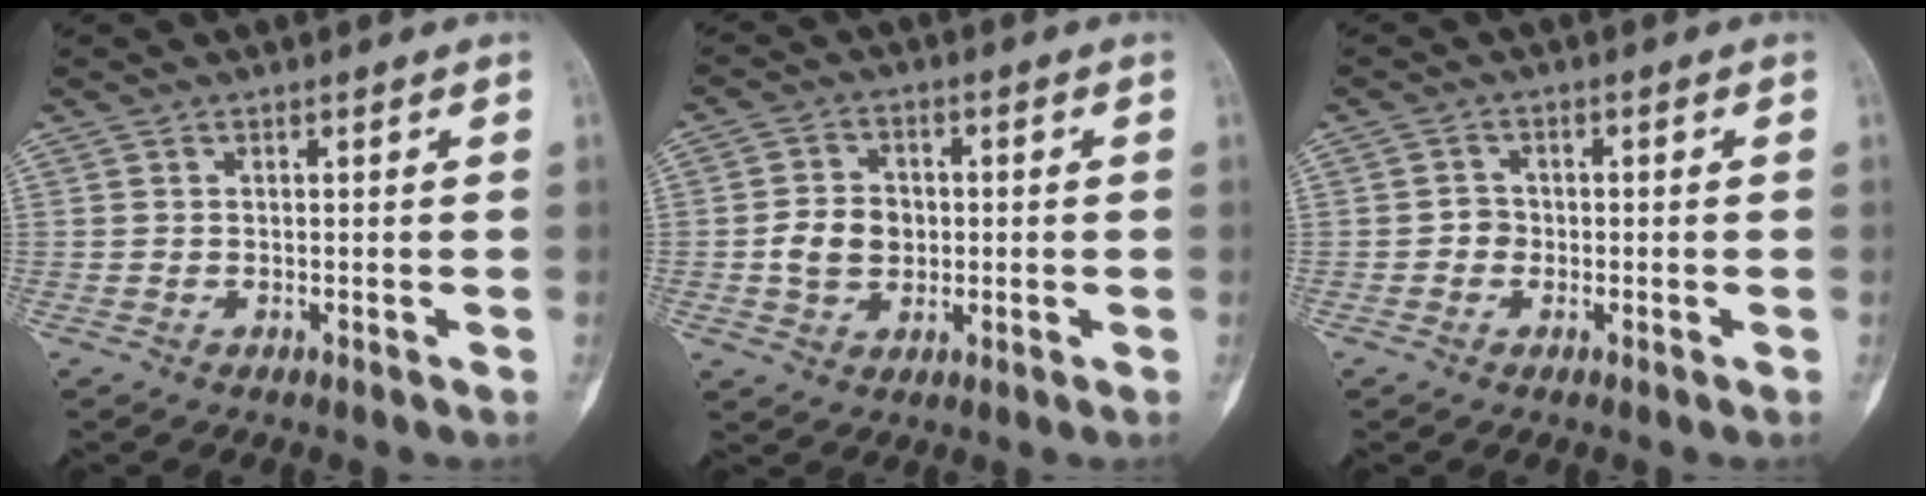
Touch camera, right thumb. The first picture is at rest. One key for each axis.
{"total": 7.2, "fx": -0.5, "fy": 5.8, "fz": 4.3, "tx": -0.056, "ty": 0.008, "tz": -0.011}
{"total": 2.1, "fx": -0.5, "fy": 1.9, "fz": 0.7, "tx": 0.005, "ty": 0.009, "tz": -0.015}